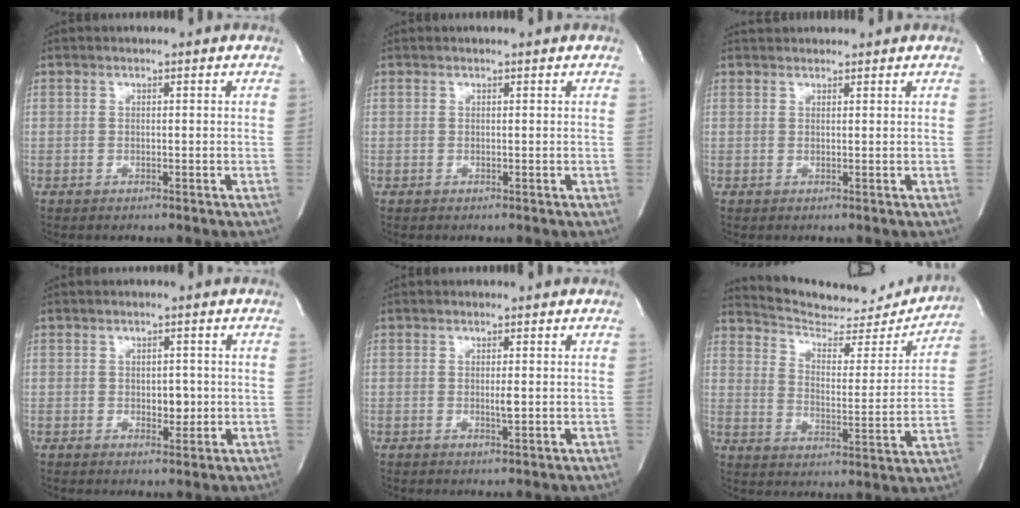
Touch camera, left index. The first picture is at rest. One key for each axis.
{"total": 0.8, "fx": 0.8, "fy": -0.1, "fz": 0.3, "tx": -0.006, "ty": 0.000, "tz": 0.009}
{"total": 2.5, "fx": 2.4, "fy": 0.5, "fz": 0.2, "tx": -0.005, "ty": 0.027, "tz": 0.039}
{"total": 2.6, "fx": -0.3, "fy": 1.5, "fz": 2.0, "tx": -0.023, "ty": -0.002, "tz": 0.000}
{"total": 1.2, "fx": -0.1, "fy": 0.0, "fz": 1.2, "tx": -0.025, "ty": -0.005, "tz": -0.002}
{"total": 18.0, "fx": 17.3, "fy": 3.4, "fz": 3.4, "tx": -0.042, "ty": -0.041, "tz": 0.234}